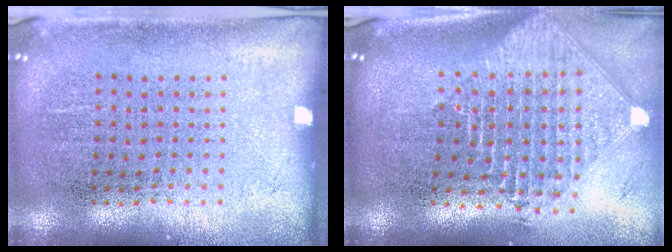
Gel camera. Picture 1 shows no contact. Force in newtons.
{"total": 2.4, "press": 1.9, "slide": 1.5}